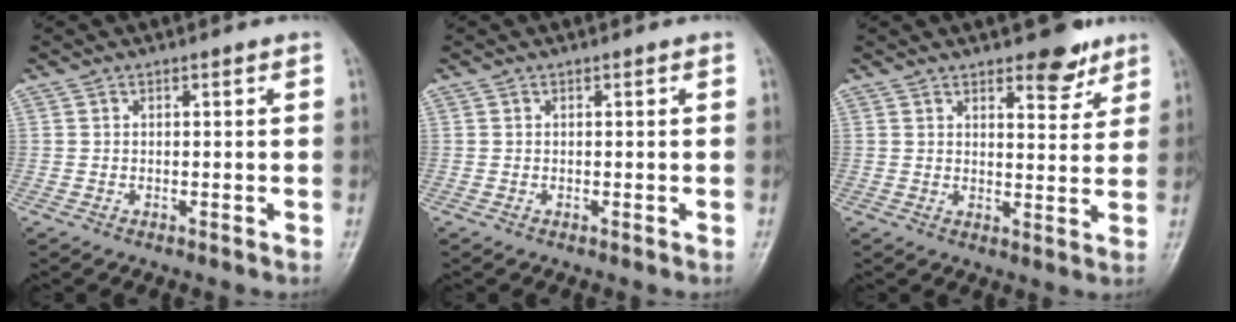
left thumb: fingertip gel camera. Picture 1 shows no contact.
{"total": 0.0}
{"total": 6.8, "force": [4.8, 2.8, 4.0], "torque": [-0.026, -0.030, 0.065]}